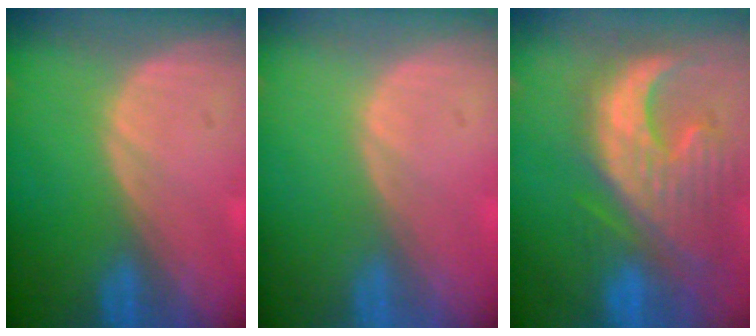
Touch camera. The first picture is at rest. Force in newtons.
{"total": 0.0}
{"total": 12.8, "press": 11.1, "slide": 6.2}